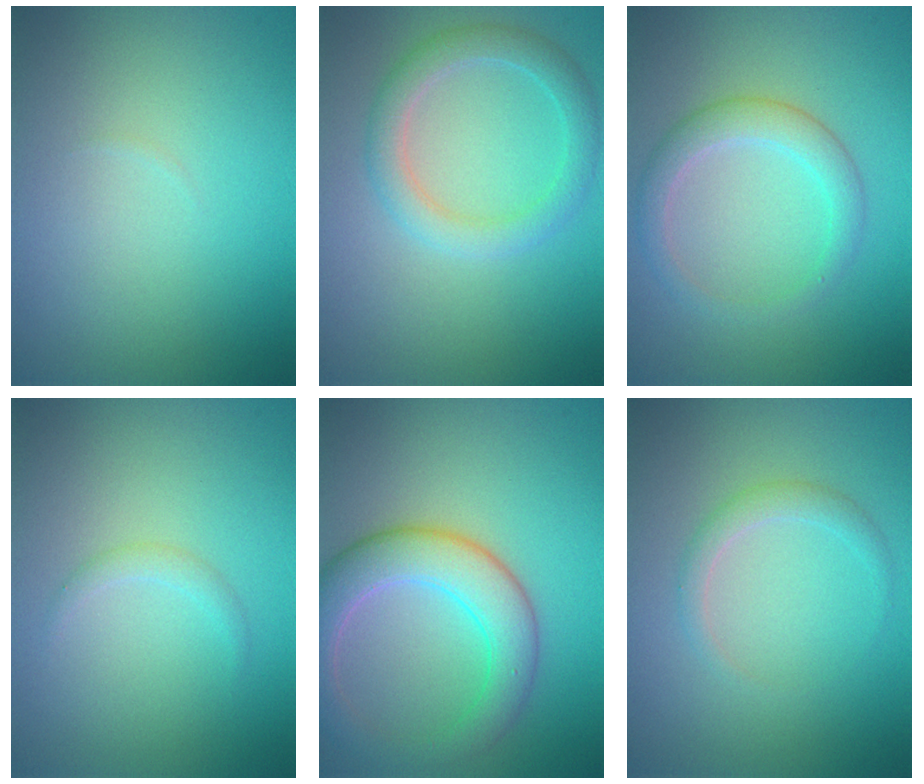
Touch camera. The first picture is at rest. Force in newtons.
{"total": 3.0, "press": 3.0, "slide": 0.3}
{"total": 2.8, "press": 2.8, "slide": 0.2}
{"total": 0.9, "press": 0.9, "slide": 0.0}
{"total": 5.8, "press": 5.7, "slide": 0.3}
{"total": 1.5, "press": 1.5, "slide": 0.1}